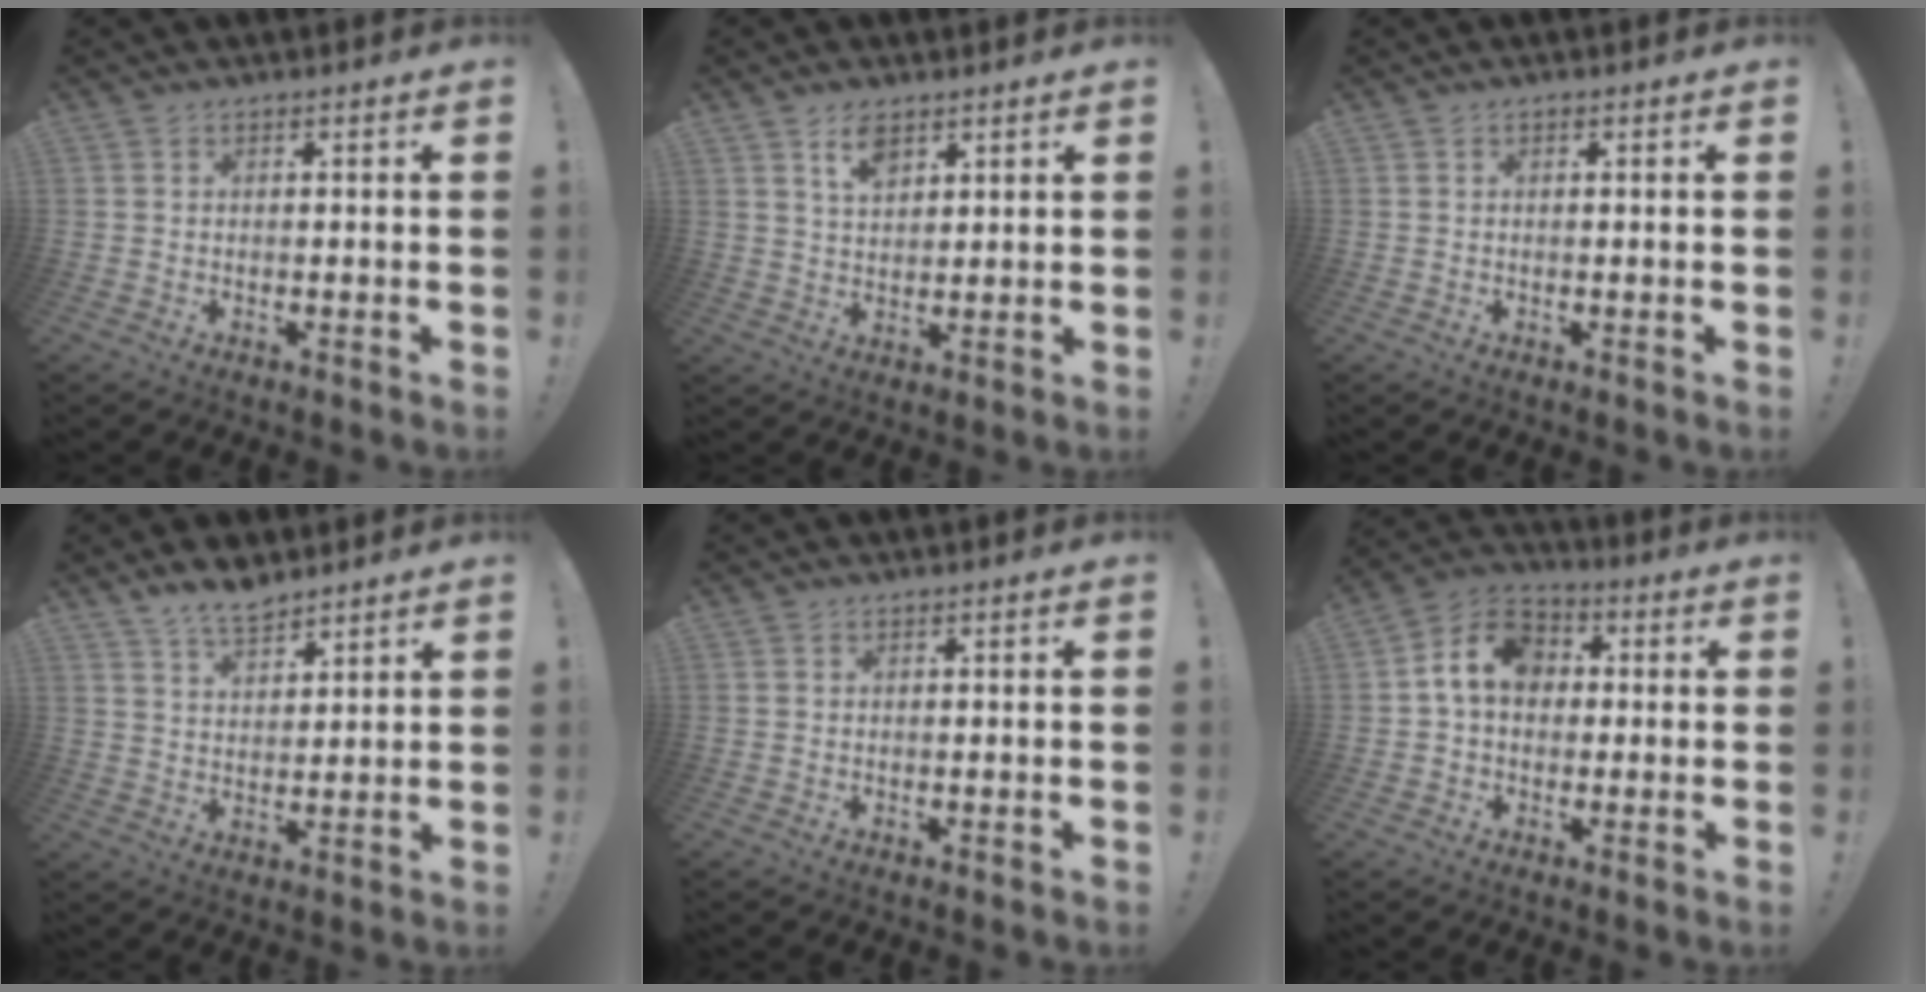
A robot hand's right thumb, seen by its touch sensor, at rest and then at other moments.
{"total": 5.6, "force": [3.4, 2.9, 3.4], "torque": [-0.055, -0.013, 0.061]}
{"total": 0.0}
{"total": 7.2, "force": [6.0, 2.9, 2.9], "torque": [-0.056, -0.033, 0.113]}
{"total": 0.0}
{"total": 11.0, "force": [2.0, 8.3, 6.9], "torque": [-0.113, 0.018, 0.045]}